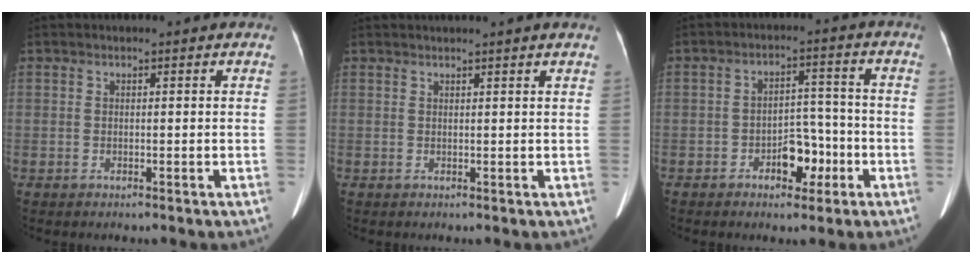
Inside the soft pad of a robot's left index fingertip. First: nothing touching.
{"total": 2.1, "force": [1.8, -0.7, 0.9], "torque": [-0.020, 0.008, 0.028]}
{"total": 5.7, "force": [-2.8, 3.2, 3.9], "torque": [-0.054, 0.018, -0.042]}